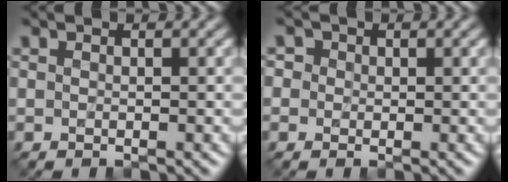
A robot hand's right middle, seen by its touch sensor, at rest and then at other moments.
{"total": 2.0, "force": [0.8, 1.7, 0.7], "torque": [-0.004, 0.009, -0.005]}